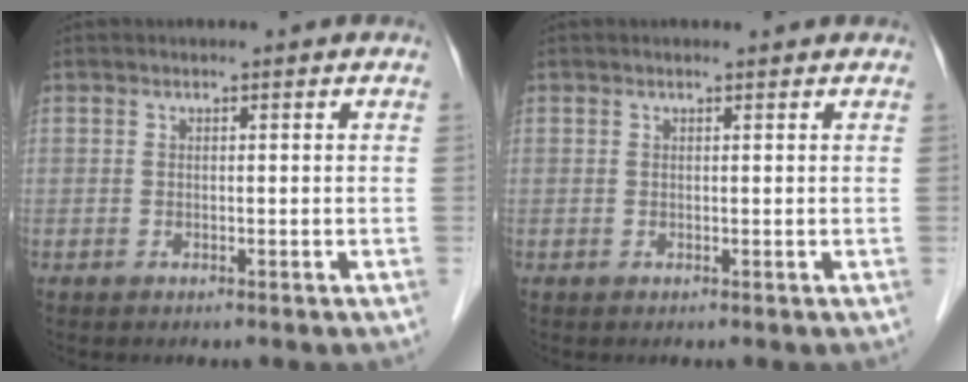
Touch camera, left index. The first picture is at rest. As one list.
[{"total": 1.0, "force": [0.9, 0.0, 0.4], "torque": [-0.011, 0.008, 0.014]}]